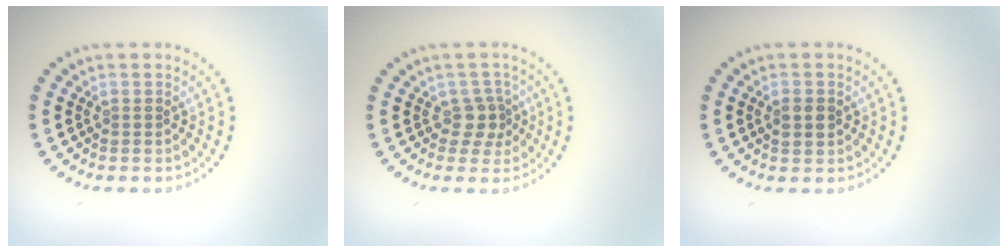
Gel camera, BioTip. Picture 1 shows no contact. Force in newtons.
{"total": 2.1, "press": 1.6, "slide": 1.3}
{"total": 1.2, "press": 1.2, "slide": 0.1}